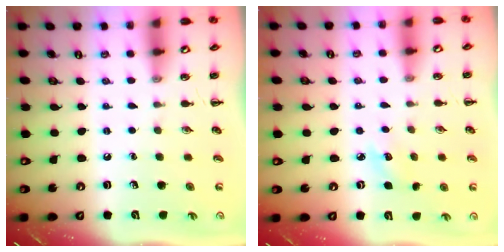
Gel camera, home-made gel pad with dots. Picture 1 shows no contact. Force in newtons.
{"total": 4.5, "press": 4.3, "slide": 1.3}